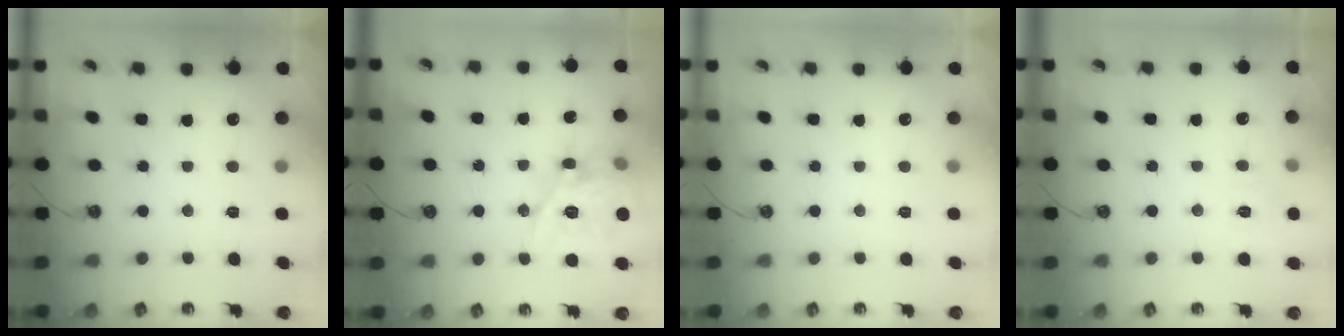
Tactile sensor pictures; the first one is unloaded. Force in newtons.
{"total": 20.0, "press": 19.8, "slide": 2.8}
{"total": 0.0}
{"total": 7.4, "press": 7.4, "slide": 0.8}